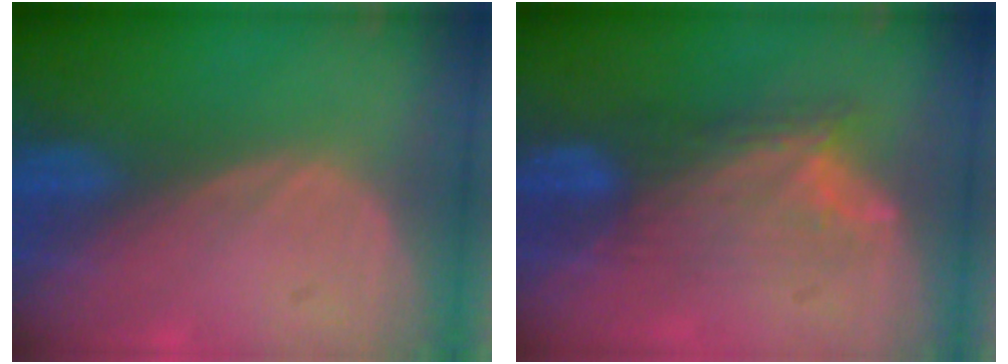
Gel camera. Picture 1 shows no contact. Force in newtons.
{"total": 6.9, "press": 6.6, "slide": 2.2}